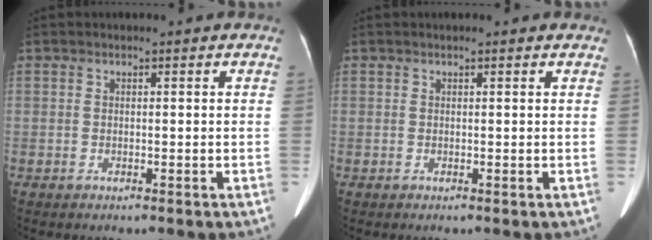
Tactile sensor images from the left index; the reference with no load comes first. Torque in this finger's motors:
{"motor_torque": [-0.47, 0.40, -0.33, -0.04]}